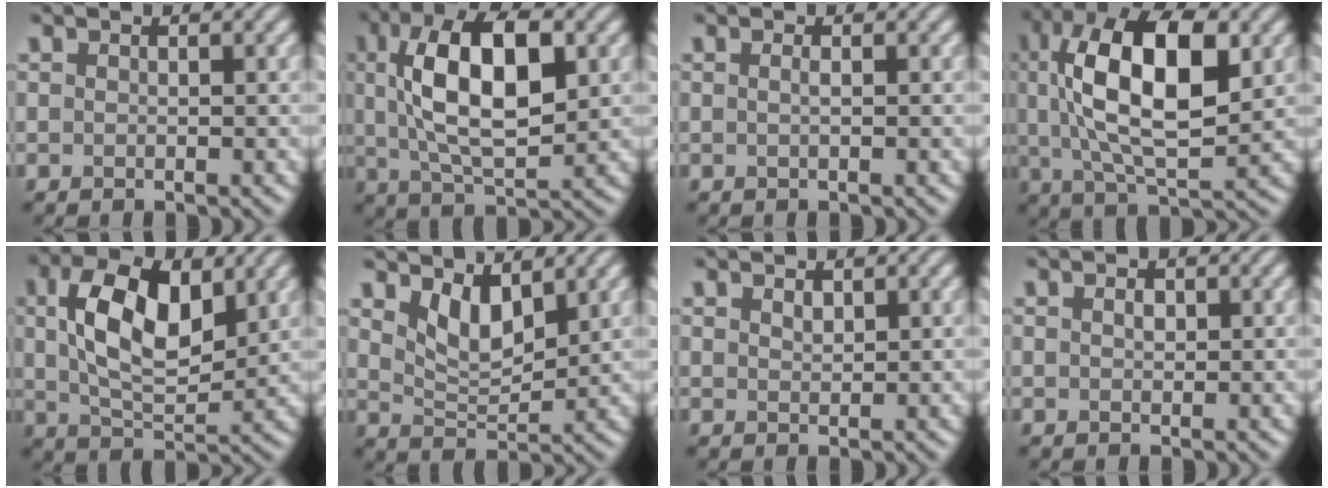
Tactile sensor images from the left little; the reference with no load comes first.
{"total": 10.5, "force": [2.0, 4.6, 9.2], "torque": [-0.169, 0.011, 0.031]}
{"total": 0.6, "force": [0.0, 0.2, 0.6], "torque": [-0.013, 0.003, -0.002]}
{"total": 12.9, "force": [2.6, 5.6, 11.3], "torque": [-0.204, 0.011, 0.044]}
{"total": 9.0, "force": [2.4, 4.7, 7.3], "torque": [-0.141, 0.007, 0.043]}
{"total": 3.7, "force": [2.1, 1.6, 2.6], "torque": [-0.056, -0.010, 0.042]}
{"total": 0.9, "force": [0.6, 0.4, 0.4], "torque": [-0.010, 0.000, 0.013]}
{"total": 0.9, "force": [0.2, 0.6, 0.6], "torque": [-0.013, 0.001, 0.002]}